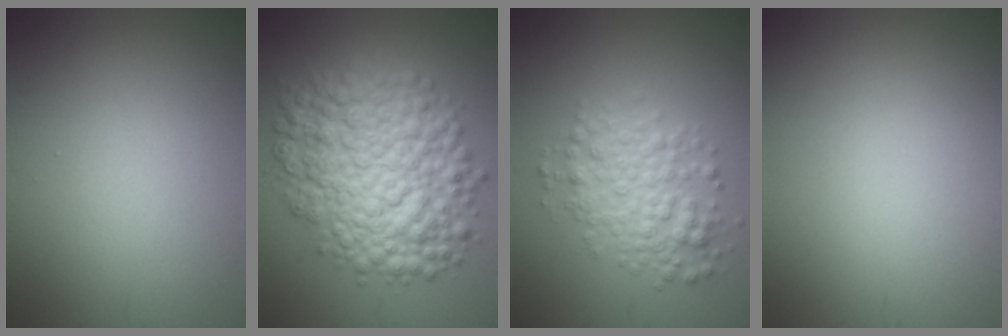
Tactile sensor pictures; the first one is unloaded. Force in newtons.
{"total": 9.9, "press": 9.9, "slide": 0.2}
{"total": 4.2, "press": 4.2, "slide": 0.1}
{"total": 0.0}